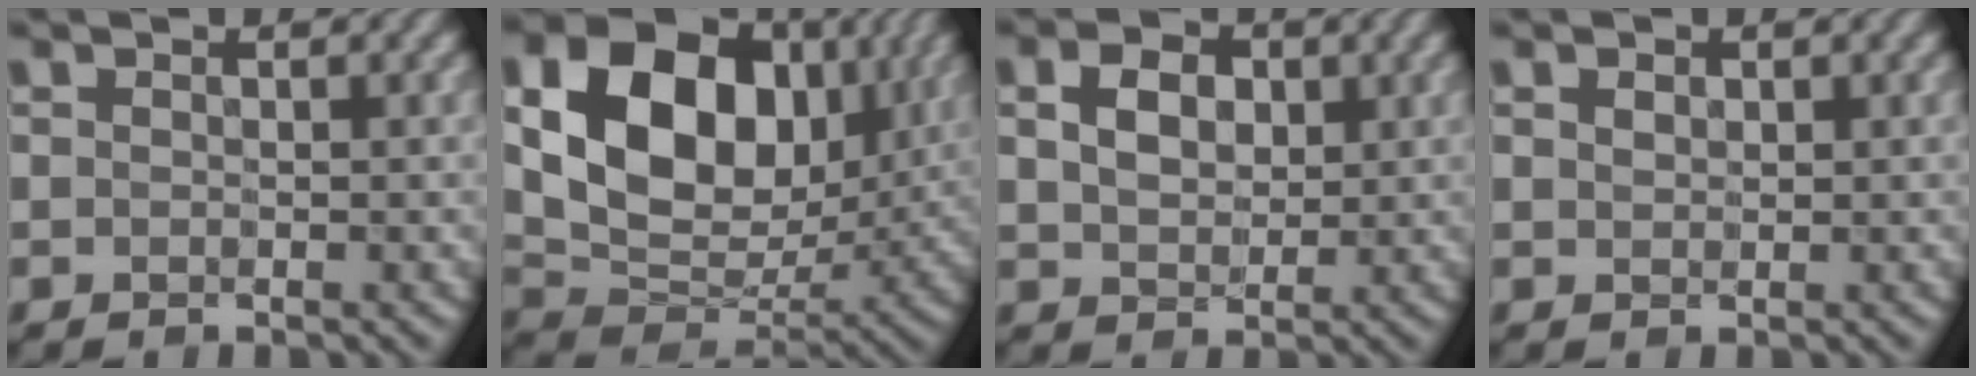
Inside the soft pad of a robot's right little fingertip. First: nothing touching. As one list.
[{"total": 13.9, "force": [3.2, 9.8, 9.3], "torque": [-0.167, 0.007, 0.059]}, {"total": 3.5, "force": [0.6, 2.5, 2.3], "torque": [-0.048, 0.002, 0.008]}, {"total": 0.8, "force": [0.3, 0.6, 0.4], "torque": [-0.010, 0.002, 0.007]}]